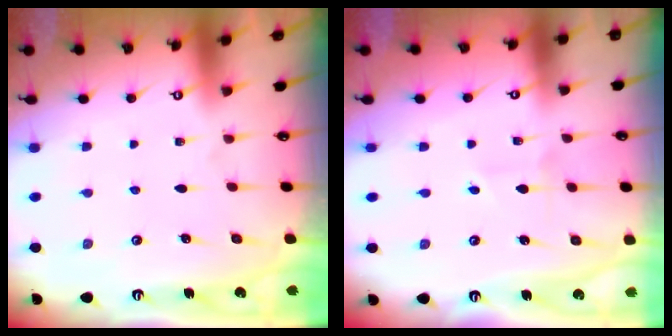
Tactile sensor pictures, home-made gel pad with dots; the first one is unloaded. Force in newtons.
{"total": 2.3, "press": 2.3, "slide": 0.3}